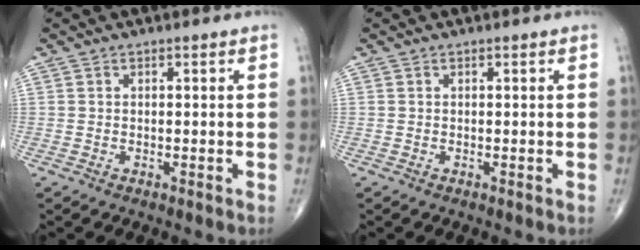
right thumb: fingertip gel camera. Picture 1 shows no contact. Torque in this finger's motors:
{"motor_torque": [0.00, 0.00, 0.01, -0.02, 0.00]}